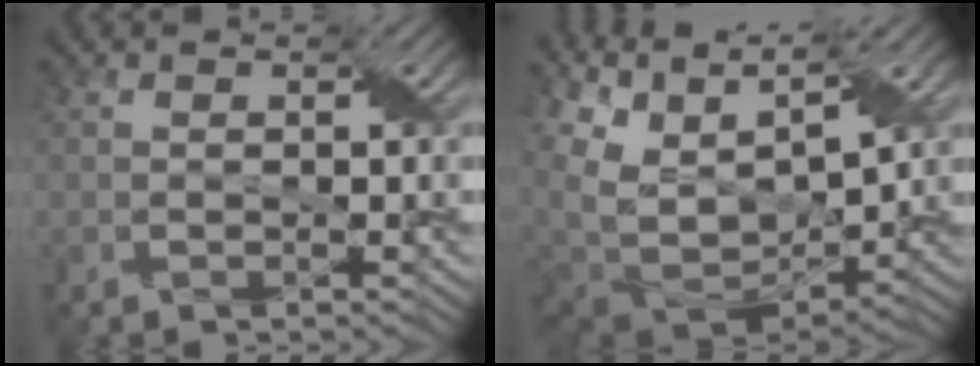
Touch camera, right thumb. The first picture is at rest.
{"total": 12.6, "force": [4.5, 7.9, 8.8], "torque": [-0.213, 0.006, 0.112]}